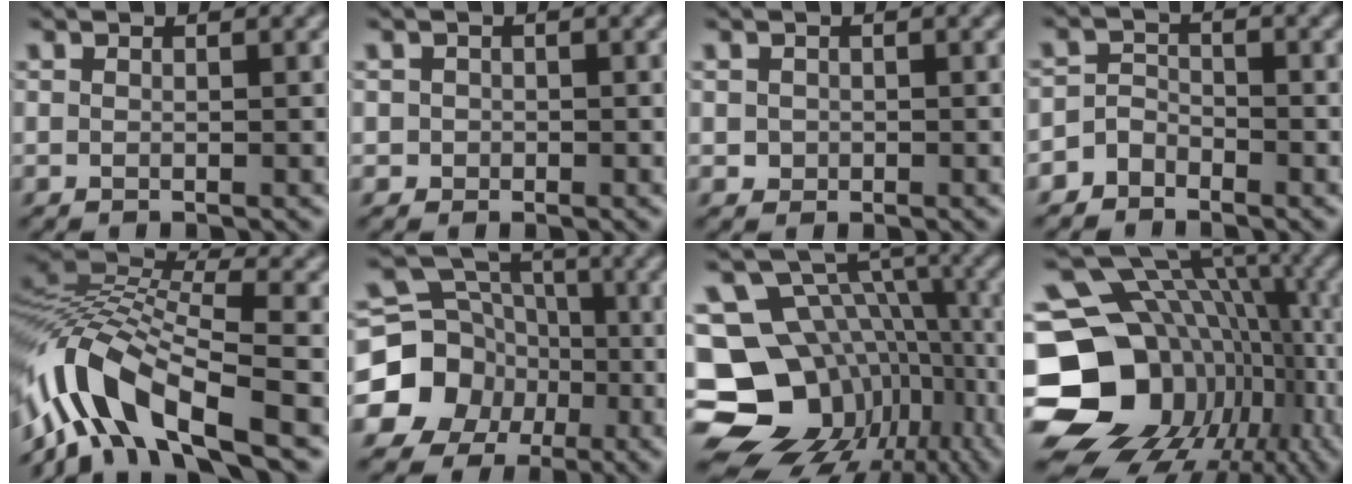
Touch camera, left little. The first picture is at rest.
{"total": 1.0, "force": [-0.1, 1.0, 0.0], "torque": [0.014, -0.001, 0.001]}
{"total": 0.8, "force": [-0.1, 0.8, 0.1], "torque": [0.001, -0.003, 0.000]}
{"total": 2.2, "force": [-1.7, 1.3, 0.1], "torque": [0.018, 0.013, -0.037]}
{"total": 10.9, "force": [-5.5, 3.8, 8.6], "torque": [-0.163, 0.017, -0.114]}
{"total": 13.4, "force": [-4.7, 12.0, 3.7], "torque": [-0.098, -0.010, -0.090]}
{"total": 17.0, "force": [-6.1, 13.4, 8.6], "torque": [-0.159, 0.005, -0.077]}
{"total": 19.8, "force": [-5.8, 15.6, 10.7], "torque": [-0.193, 0.000, -0.079]}